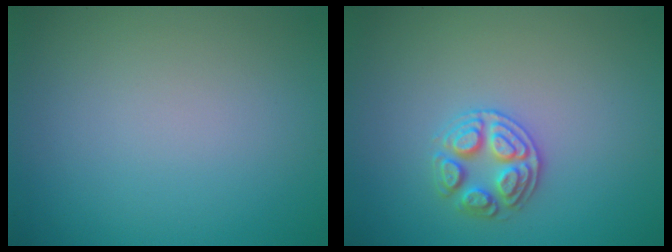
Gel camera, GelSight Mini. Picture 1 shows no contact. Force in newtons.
{"total": 2.6, "press": 2.6, "slide": 0.5}